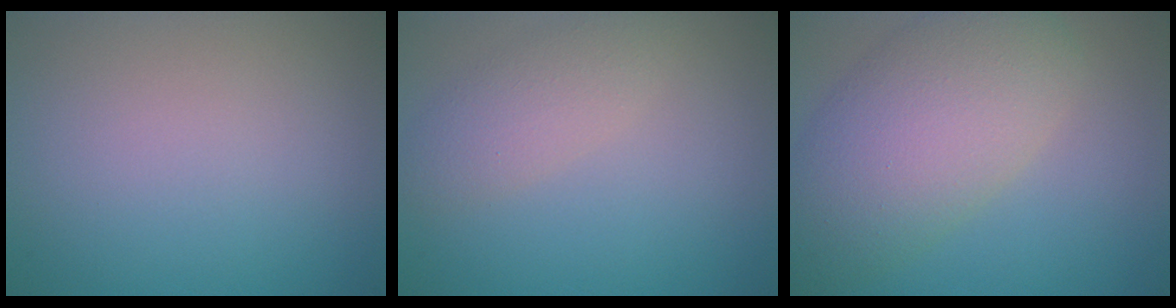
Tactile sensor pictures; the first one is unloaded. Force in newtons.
{"total": 2.8, "press": 2.8, "slide": 0.2}
{"total": 8.6, "press": 8.6, "slide": 0.5}